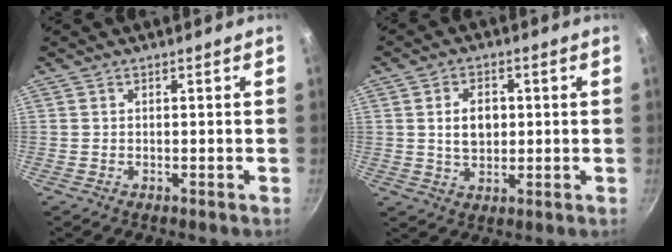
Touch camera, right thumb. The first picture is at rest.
{"total": 6.4, "force": [0.9, 4.4, 4.6], "torque": [-0.063, -0.001, 0.018]}